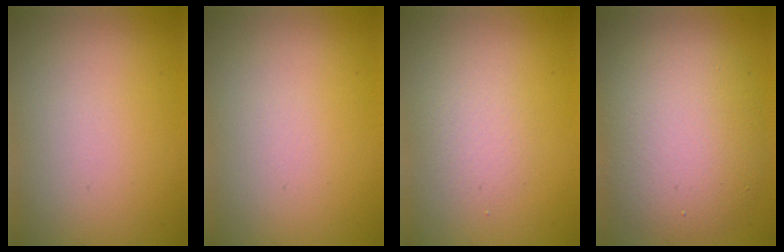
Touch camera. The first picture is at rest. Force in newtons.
{"total": 0.0}
{"total": 1.6, "press": 1.6, "slide": 0.1}
{"total": 7.7, "press": 7.7, "slide": 0.8}